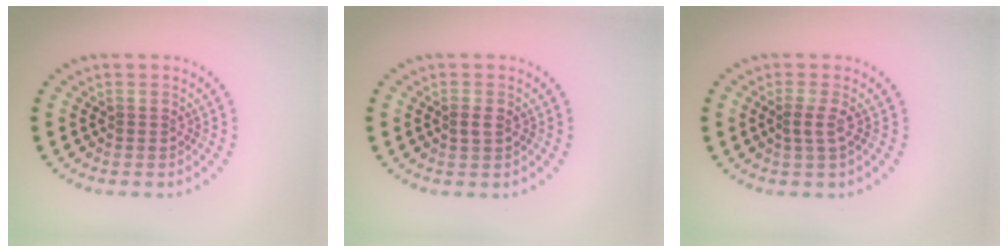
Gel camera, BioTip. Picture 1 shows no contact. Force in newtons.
{"total": 1.0, "press": 1.0, "slide": 0.1}
{"total": 1.4, "press": 1.1, "slide": 0.9}